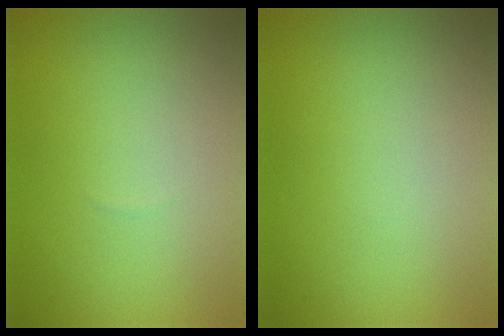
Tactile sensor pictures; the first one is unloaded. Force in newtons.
{"total": 0.0}